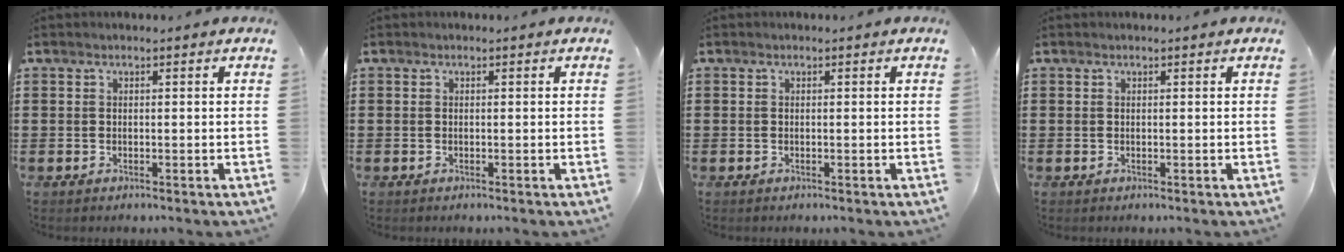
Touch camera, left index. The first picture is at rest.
{"total": 0.0}
{"total": 0.0}
{"total": 0.0}